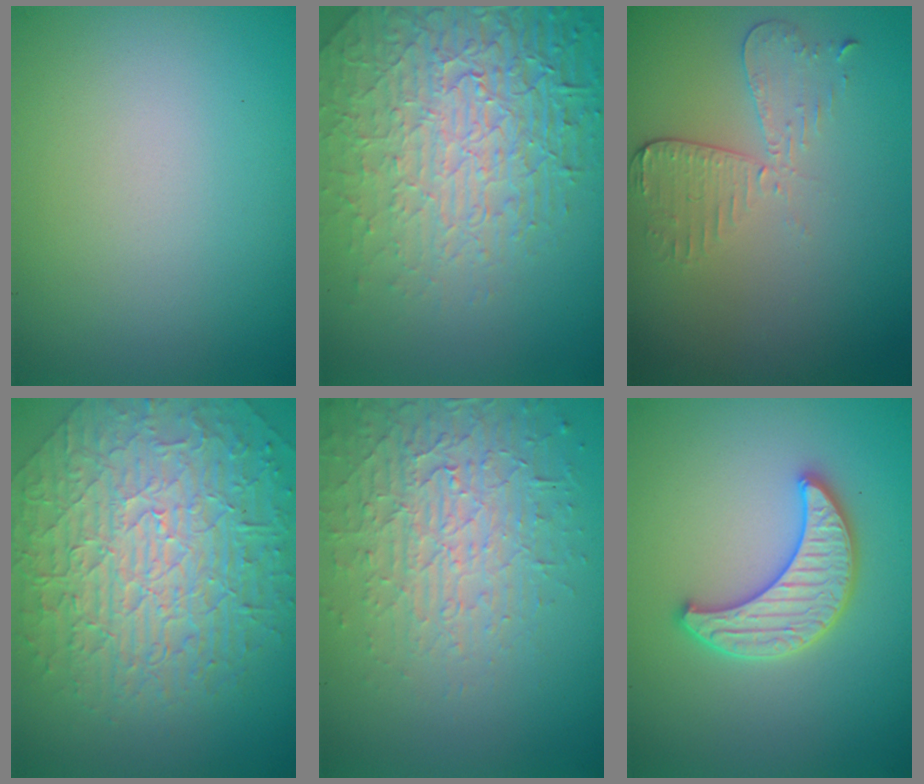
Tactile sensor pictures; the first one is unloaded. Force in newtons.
{"total": 8.0, "press": 5.9, "slide": 5.3}
{"total": 2.9, "press": 2.6, "slide": 1.4}
{"total": 9.6, "press": 7.0, "slide": 6.5}
{"total": 4.6, "press": 4.1, "slide": 2.2}
{"total": 3.8, "press": 3.6, "slide": 1.0}